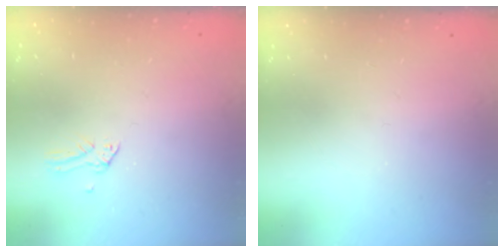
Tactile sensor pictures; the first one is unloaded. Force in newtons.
{"total": 0.0}